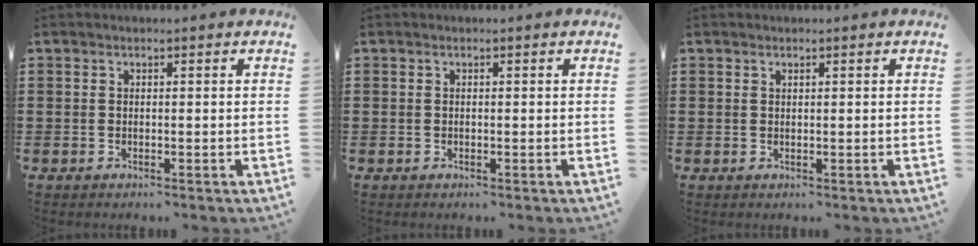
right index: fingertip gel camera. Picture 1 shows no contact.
{"total": 0.0}
{"total": 0.0}